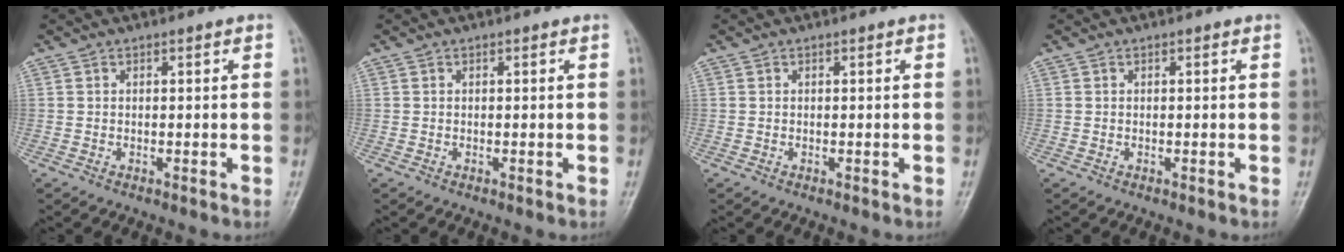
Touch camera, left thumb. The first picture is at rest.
{"total": 0.0}
{"total": 0.0}
{"total": 0.0}